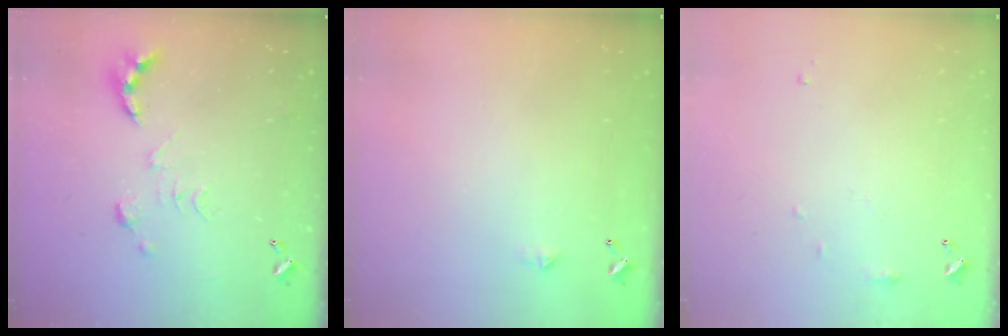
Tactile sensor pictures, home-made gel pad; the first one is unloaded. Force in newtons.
{"total": 2.3, "press": 2.3, "slide": 0.4}
{"total": 6.7, "press": 6.6, "slide": 0.9}